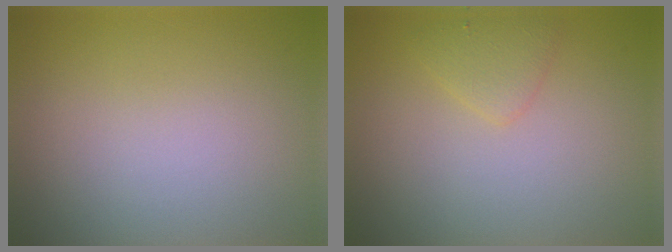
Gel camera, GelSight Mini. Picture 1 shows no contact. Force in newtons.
{"total": 1.5, "press": 1.5, "slide": 0.1}